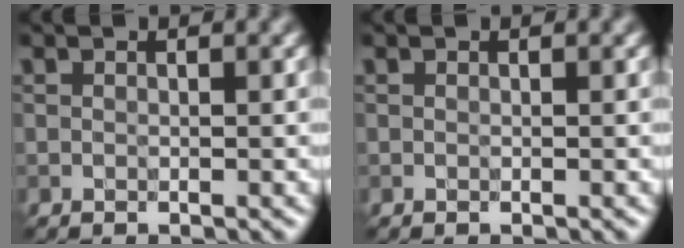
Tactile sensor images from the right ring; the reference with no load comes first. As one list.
[{"total": 0.0}]